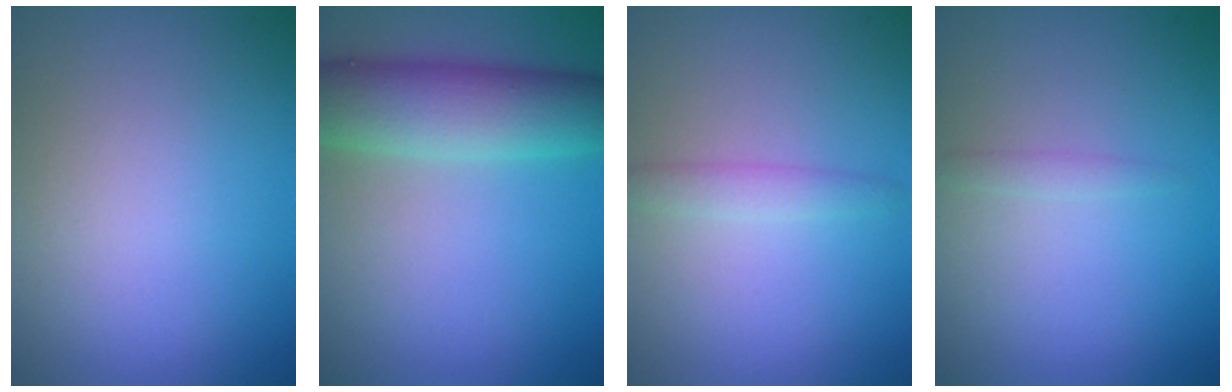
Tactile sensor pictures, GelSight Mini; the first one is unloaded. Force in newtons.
{"total": 7.3, "press": 7.3, "slide": 0.4}
{"total": 1.4, "press": 1.4, "slide": 0.0}
{"total": 0.8, "press": 0.8, "slide": 0.0}